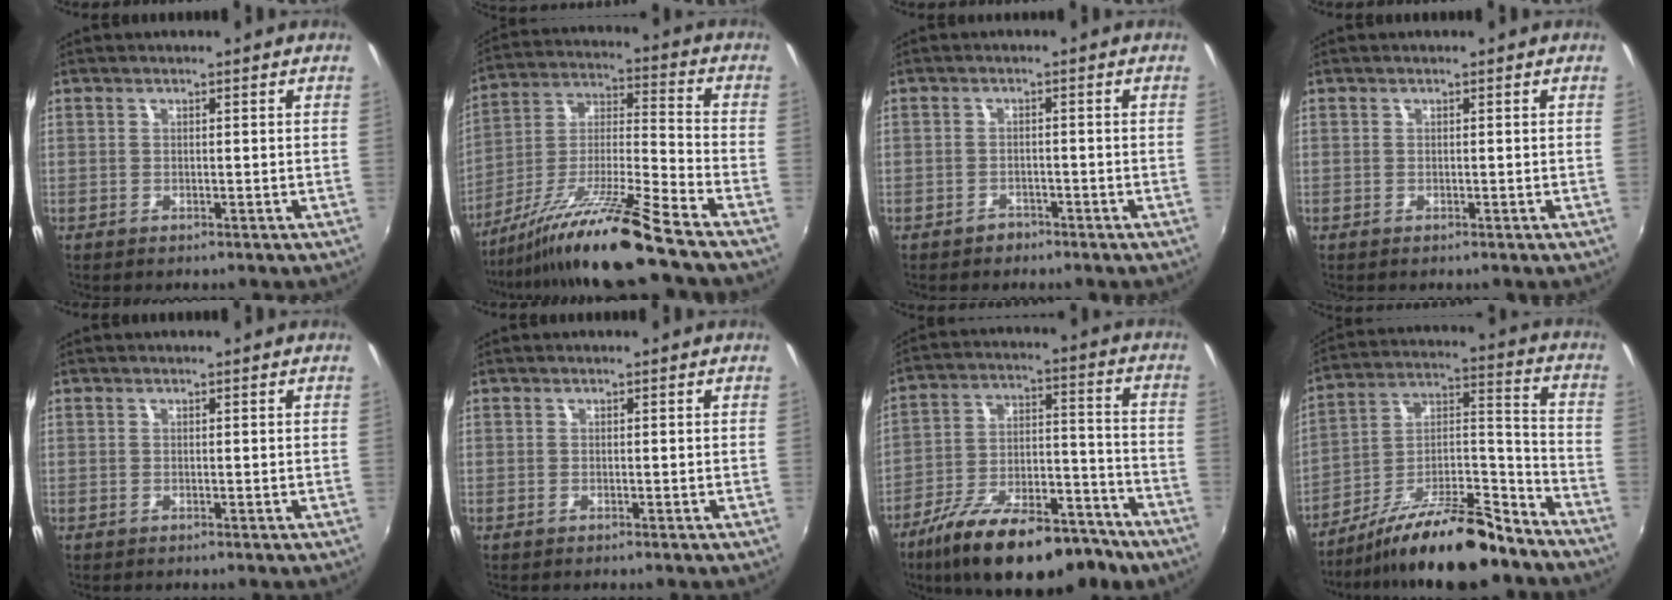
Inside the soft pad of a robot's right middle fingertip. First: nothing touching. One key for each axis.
{"total": 16.7, "fx": -13.1, "fy": -1.9, "fz": 10.2, "tx": -0.180, "ty": -0.014, "tz": -0.242}
{"total": 2.2, "fx": -1.6, "fy": 1.4, "fz": 0.2, "tx": -0.006, "ty": 0.005, "tz": -0.023}
{"total": 0.0}
{"total": 0.0}
{"total": 0.0}
{"total": 22.4, "fx": -15.5, "fy": 8.5, "fz": 13.8, "tx": -0.235, "ty": -0.013, "tz": -0.229}
{"total": 18.3, "fx": -14.5, "fy": 3.8, "fz": 10.5, "tx": -0.181, "ty": 0.007, "tz": -0.237}